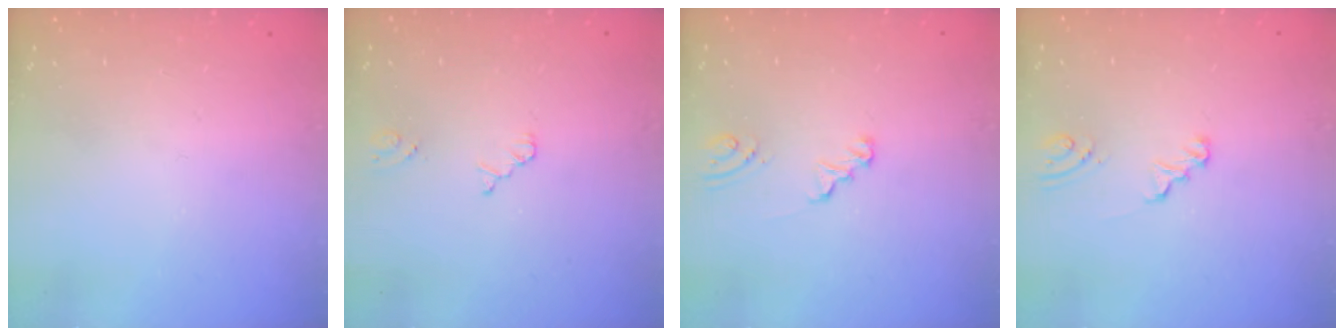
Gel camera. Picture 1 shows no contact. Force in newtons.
{"total": 2.5, "press": 2.5, "slide": 0.3}
{"total": 2.1, "press": 2.1, "slide": 0.2}
{"total": 2.1, "press": 2.1, "slide": 0.2}